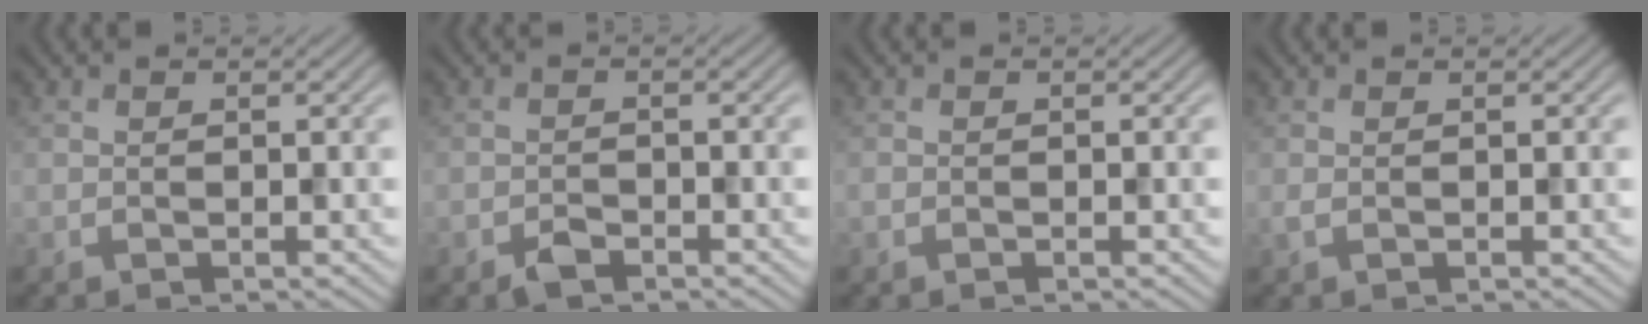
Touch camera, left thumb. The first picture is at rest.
{"total": 1.7, "force": [-1.3, 0.7, 0.8], "torque": [-0.013, 0.000, -0.028]}
{"total": 0.5, "force": [-0.3, 0.4, 0.2], "torque": [-0.006, -0.002, -0.005]}
{"total": 0.7, "force": [0.0, 0.2, 0.6], "torque": [-0.017, 0.000, 0.000]}